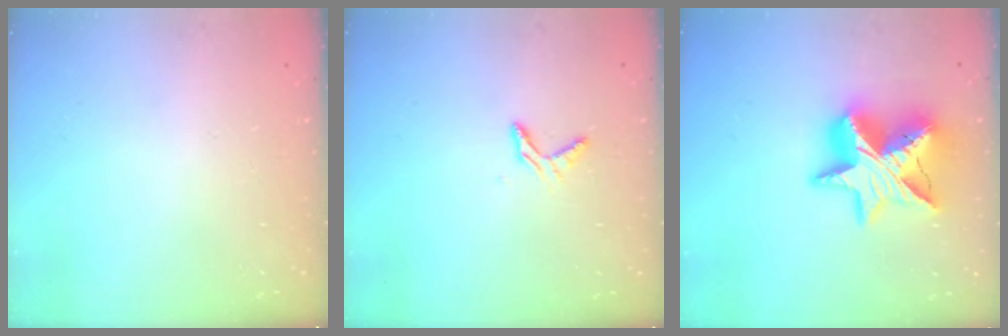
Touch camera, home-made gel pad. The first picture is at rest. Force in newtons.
{"total": 5.1, "press": 5.1, "slide": 0.5}
{"total": 18.1, "press": 18.1, "slide": 1.4}